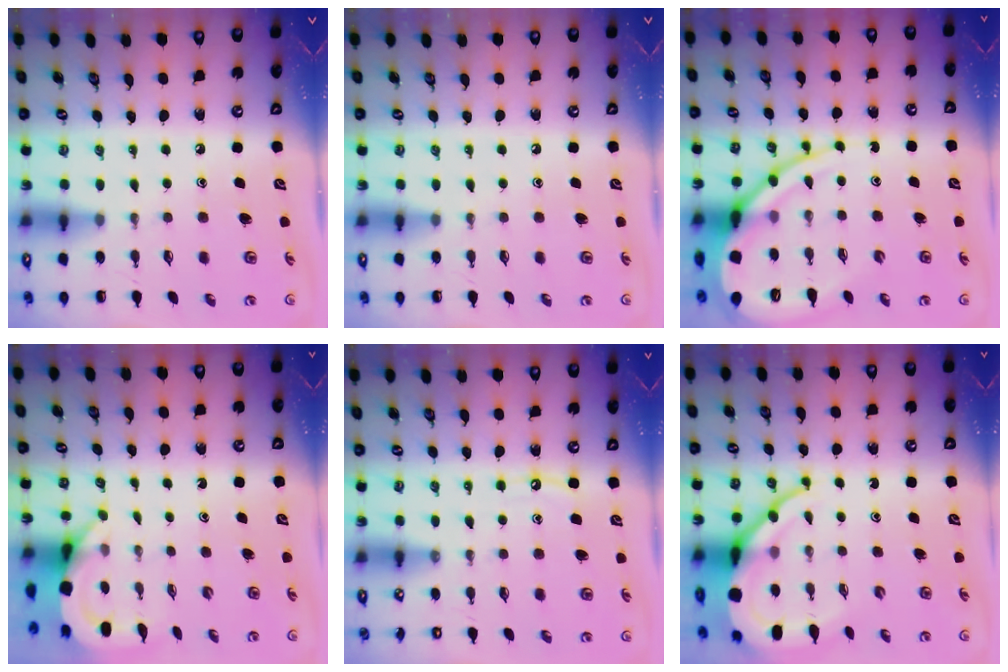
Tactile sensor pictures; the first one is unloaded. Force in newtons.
{"total": 0.0}
{"total": 14.0, "press": 13.9, "slide": 1.6}
{"total": 3.8, "press": 3.8, "slide": 0.2}
{"total": 4.9, "press": 4.8, "slide": 0.6}
{"total": 12.9, "press": 12.8, "slide": 1.2}